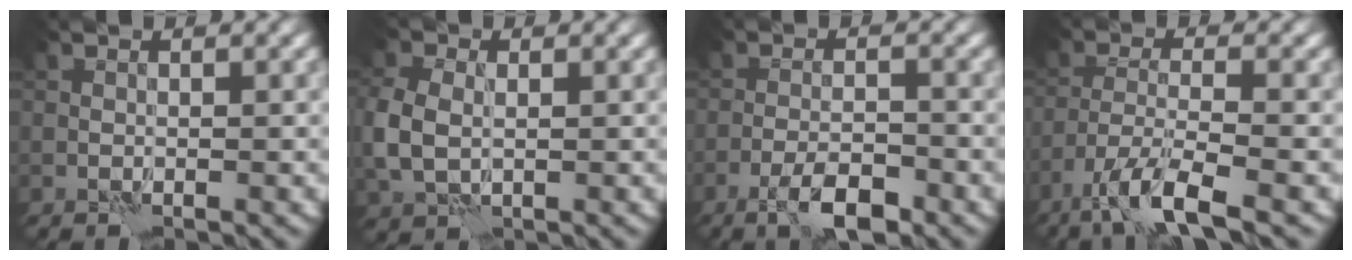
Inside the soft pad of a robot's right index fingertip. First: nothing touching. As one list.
[{"total": 4.4, "force": [0.0, 3.2, 3.0], "torque": [-0.082, -0.004, -0.004]}, {"total": 4.2, "force": [-2.8, 1.0, 2.9], "torque": [-0.053, 0.002, -0.050]}, {"total": 6.4, "force": [-4.4, 1.3, 4.6], "torque": [-0.088, -0.008, -0.085]}]